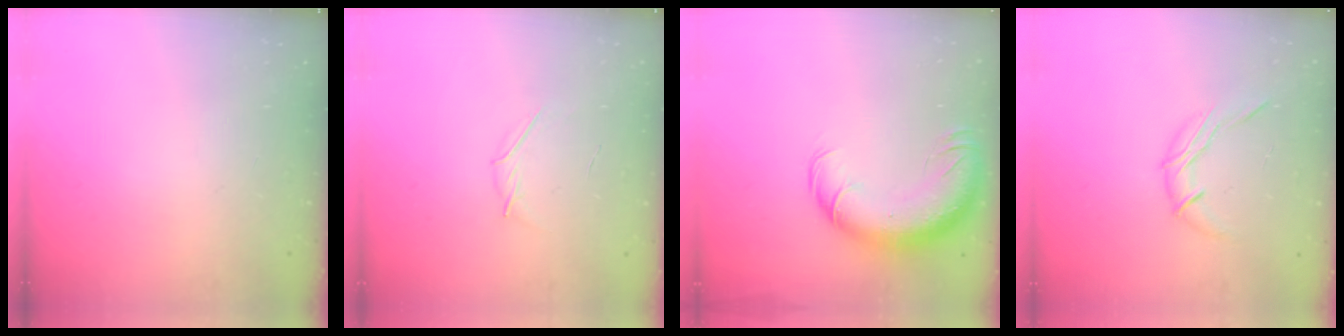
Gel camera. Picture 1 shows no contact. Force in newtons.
{"total": 2.9, "press": 2.8, "slide": 0.9}
{"total": 17.1, "press": 16.6, "slide": 4.0}
{"total": 7.7, "press": 7.7, "slide": 0.4}